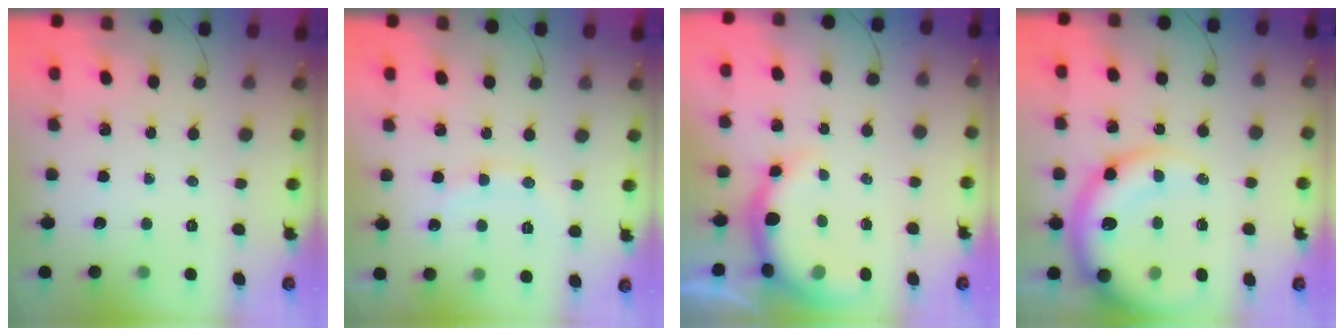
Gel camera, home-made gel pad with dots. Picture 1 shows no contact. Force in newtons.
{"total": 8.6, "press": 8.6, "slide": 0.6}
{"total": 6.5, "press": 6.4, "slide": 1.2}
{"total": 16.0, "press": 15.6, "slide": 3.6}